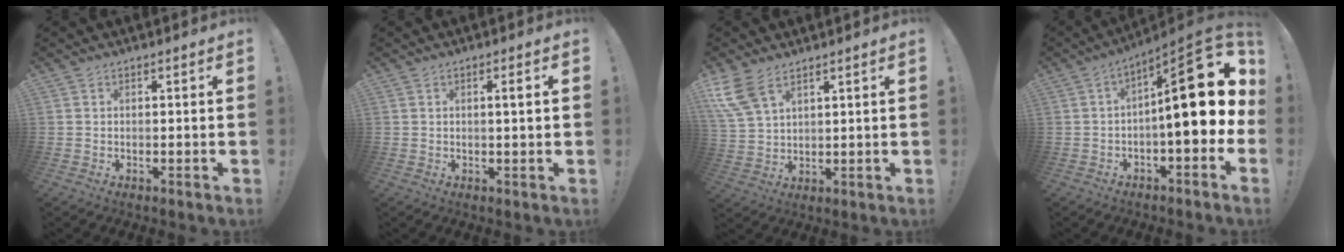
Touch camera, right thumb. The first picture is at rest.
{"total": 2.6, "force": [0.4, -0.2, 2.5], "torque": [-0.032, -0.005, 0.001]}
{"total": 9.1, "force": [5.8, 4.4, 5.5], "torque": [-0.121, -0.023, 0.116]}
{"total": 20.3, "force": [2.2, 5.8, 19.3], "torque": [-0.268, -0.013, 0.036]}